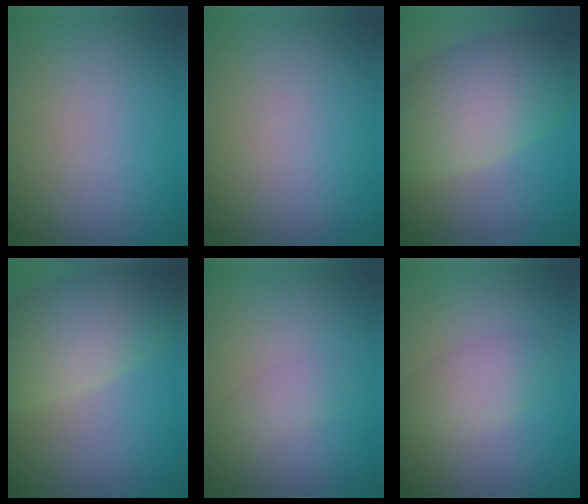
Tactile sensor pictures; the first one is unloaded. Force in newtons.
{"total": 0.0}
{"total": 9.6, "press": 9.6, "slide": 0.4}
{"total": 7.6, "press": 7.6, "slide": 0.7}
{"total": 1.1, "press": 1.1, "slide": 0.0}
{"total": 2.6, "press": 2.6, "slide": 0.1}